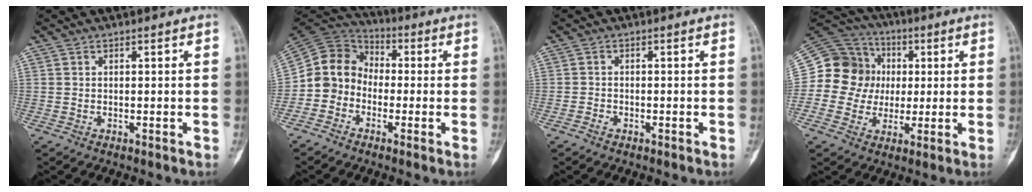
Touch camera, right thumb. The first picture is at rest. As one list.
[{"total": 9.9, "force": [-2.1, 8.7, 4.1], "torque": [-0.062, 0.054, -0.057]}, {"total": 1.1, "force": [-0.8, 0.6, 0.3], "torque": [-0.007, 0.003, -0.017]}, {"total": 15.9, "force": [0.9, 15.0, 5.4], "torque": [-0.071, 0.041, 0.016]}]